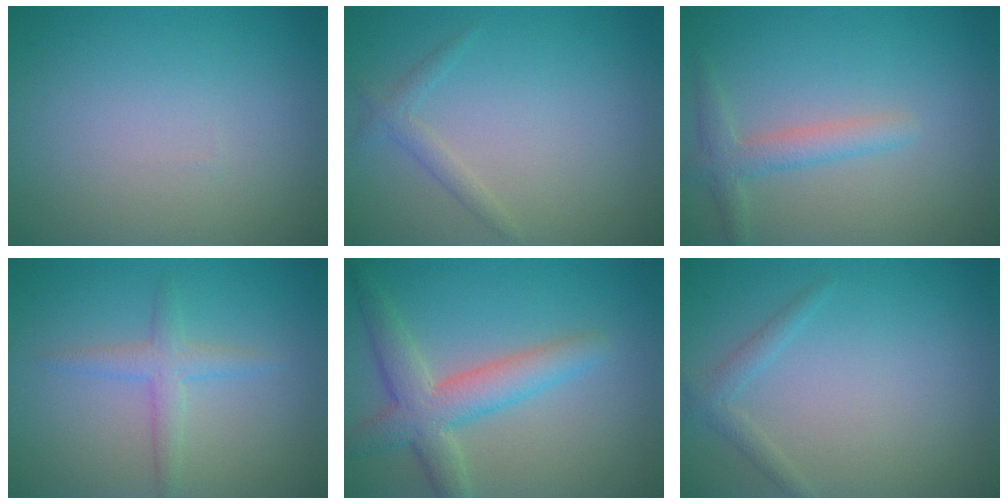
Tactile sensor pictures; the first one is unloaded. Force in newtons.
{"total": 1.3, "press": 1.3, "slide": 0.1}
{"total": 2.4, "press": 2.4, "slide": 0.1}
{"total": 2.0, "press": 2.0, "slide": 0.1}
{"total": 4.9, "press": 4.9, "slide": 0.3}
{"total": 1.4, "press": 1.4, "slide": 0.1}